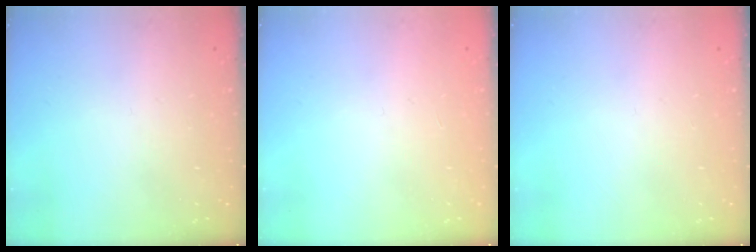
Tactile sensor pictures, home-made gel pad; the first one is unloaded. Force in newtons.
{"total": 0.0}
{"total": 0.0}